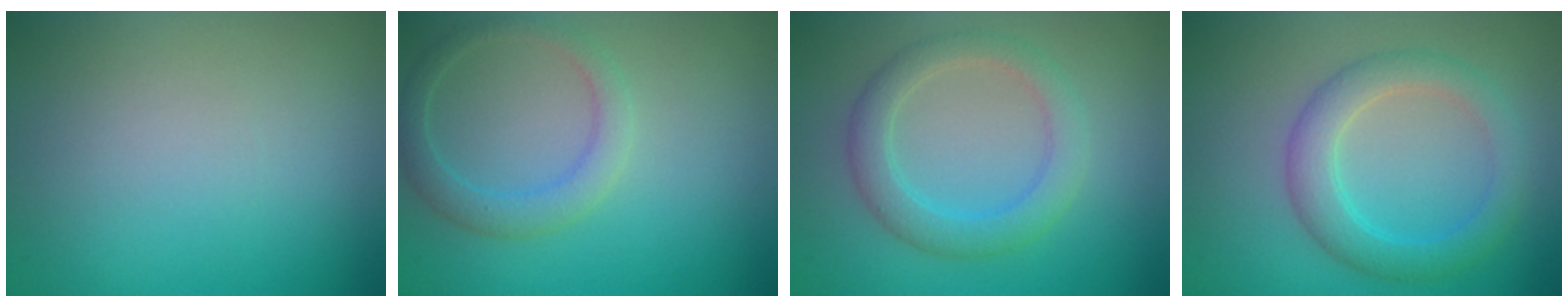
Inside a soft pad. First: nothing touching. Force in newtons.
{"total": 2.5, "press": 2.5, "slide": 0.0}
{"total": 3.5, "press": 3.5, "slide": 0.2}
{"total": 3.9, "press": 3.9, "slide": 0.1}